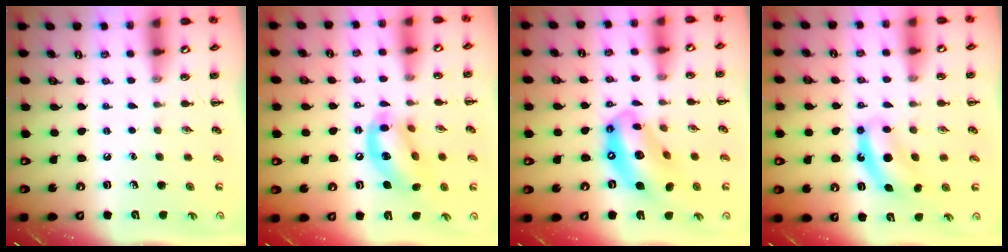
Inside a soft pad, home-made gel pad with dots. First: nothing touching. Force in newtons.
{"total": 13.9, "press": 13.6, "slide": 2.6}
{"total": 14.4, "press": 13.9, "slide": 4.0}
{"total": 8.5, "press": 8.4, "slide": 1.2}